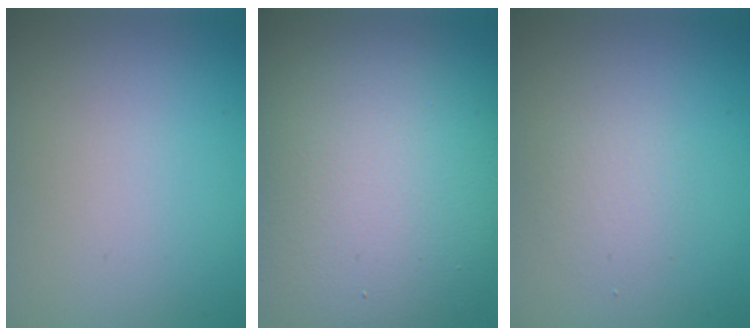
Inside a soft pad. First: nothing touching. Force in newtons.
{"total": 15.7, "press": 15.7, "slide": 0.9}
{"total": 1.5, "press": 1.5, "slide": 0.1}